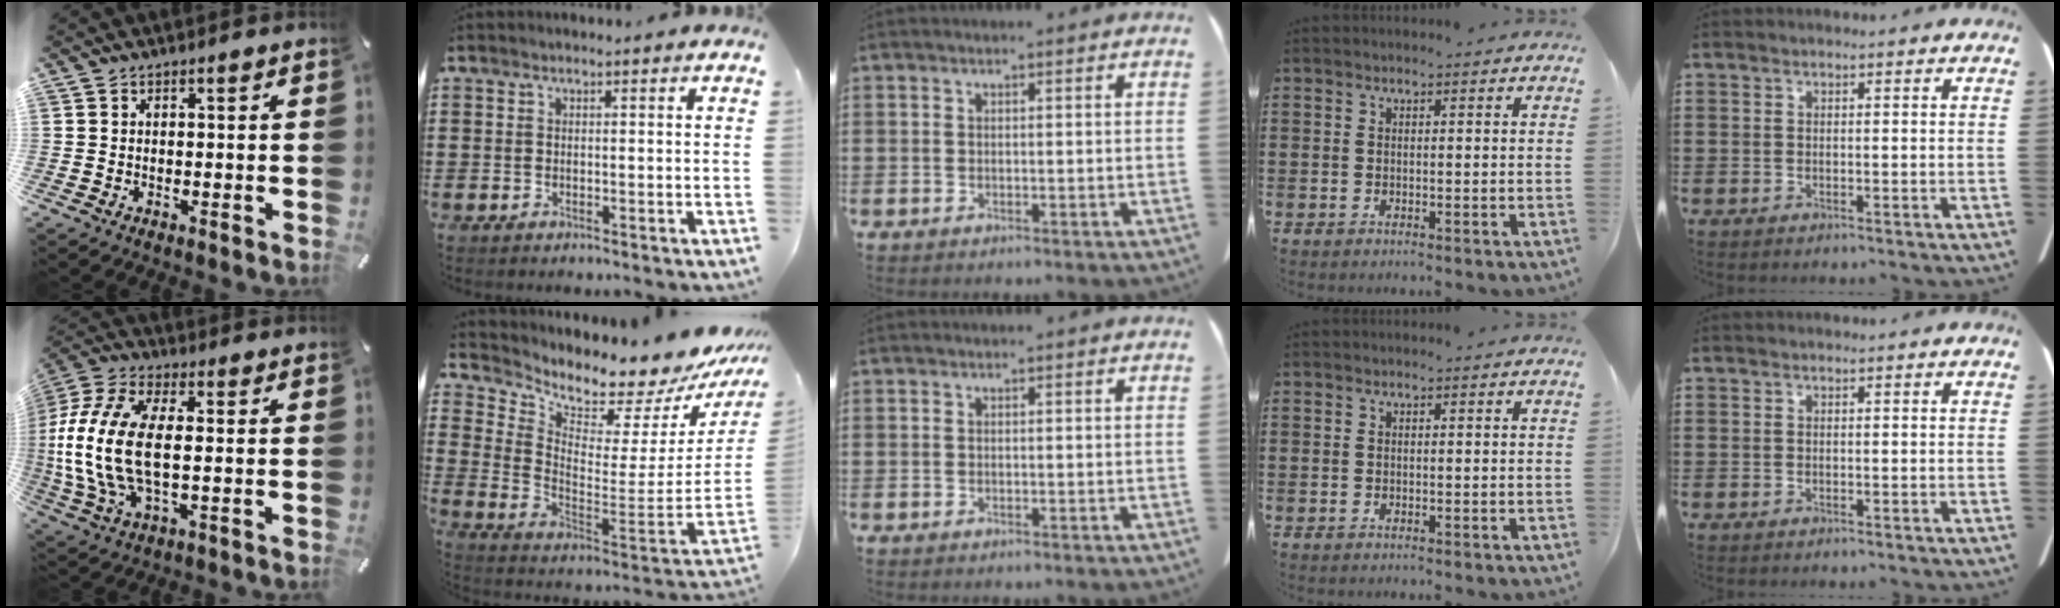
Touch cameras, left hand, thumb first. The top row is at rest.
{"thumb": {"total": 17.0, "force": [0.1, 8.4, 14.7], "torque": [-0.327, -0.012, 0.000]}, "index": {"total": 4.8, "force": [4.7, 0.7, 0.6], "torque": [-0.033, -0.074, 0.071]}}